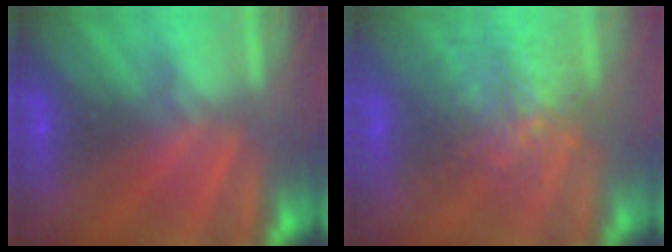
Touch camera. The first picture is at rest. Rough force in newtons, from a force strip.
{"total": 3.8}